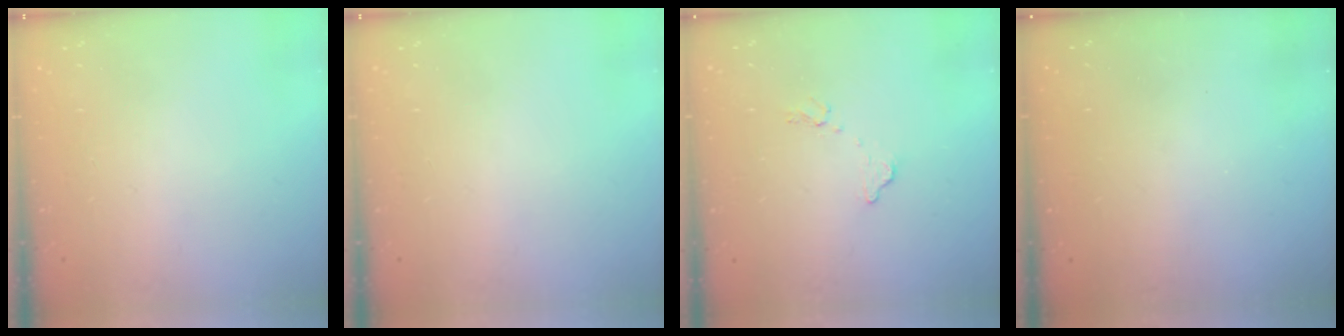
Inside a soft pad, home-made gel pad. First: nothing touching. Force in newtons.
{"total": 0.0}
{"total": 8.8, "press": 8.8, "slide": 0.2}
{"total": 3.3, "press": 3.3, "slide": 0.2}